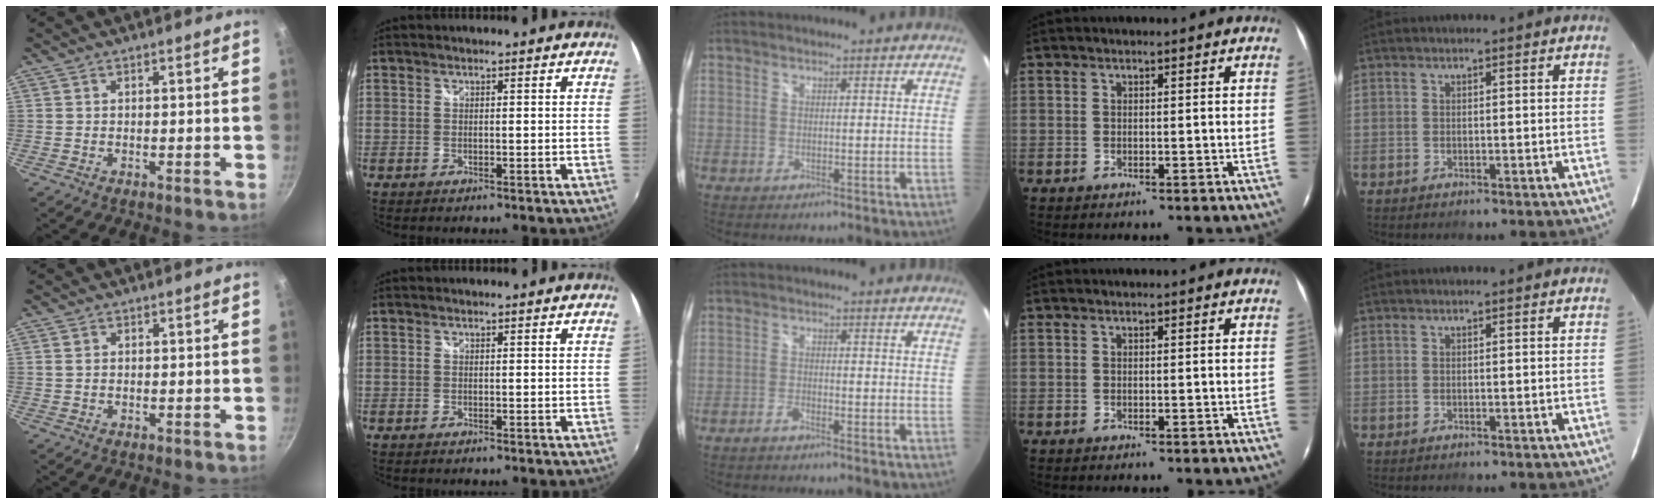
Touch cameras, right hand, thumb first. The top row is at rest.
{"thumb": {"total": 1.1, "force": [0.4, 0.9, 0.6], "torque": [-0.011, 0.002, 0.005]}, "middle": {"total": 1.8, "force": [-1.5, 0.2, 0.9], "torque": [-0.031, 0.001, -0.033]}}